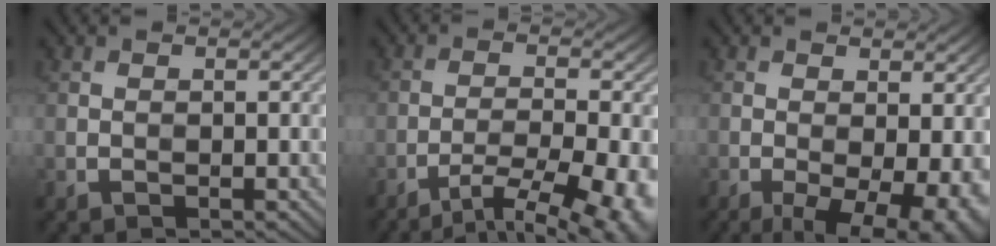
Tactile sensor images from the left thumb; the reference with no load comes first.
{"total": 10.9, "force": [-7.3, 3.0, 7.5], "torque": [-0.129, -0.015, -0.091]}
{"total": 9.4, "force": [-3.0, 4.1, 7.9], "torque": [-0.119, -0.015, -0.039]}